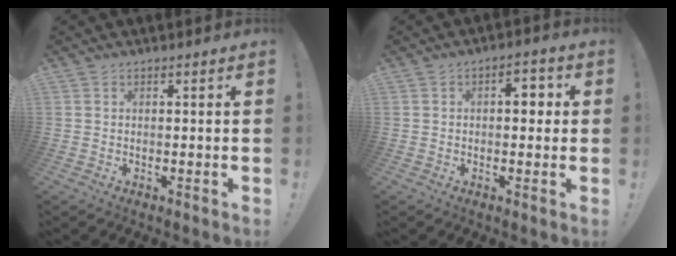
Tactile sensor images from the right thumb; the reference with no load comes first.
{"total": 5.0, "force": [0.7, 3.2, 3.8], "torque": [-0.034, 0.005, 0.002]}